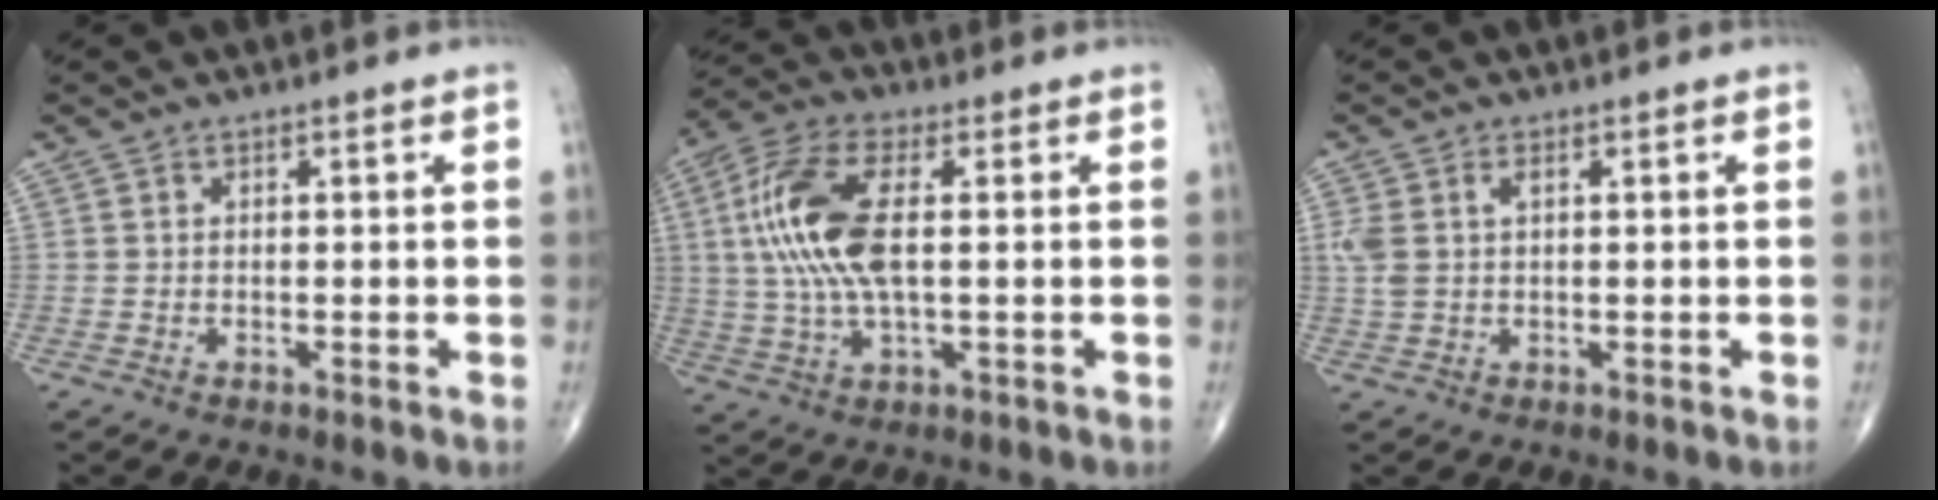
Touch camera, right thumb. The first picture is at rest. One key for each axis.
{"total": 14.6, "fx": 1.8, "fy": 6.0, "fz": 13.2, "tx": -0.298, "ty": 0.012, "tz": 0.032}
{"total": 4.0, "fx": 1.0, "fy": 2.1, "fz": 3.2, "tx": -0.092, "ty": 0.014, "tz": 0.024}